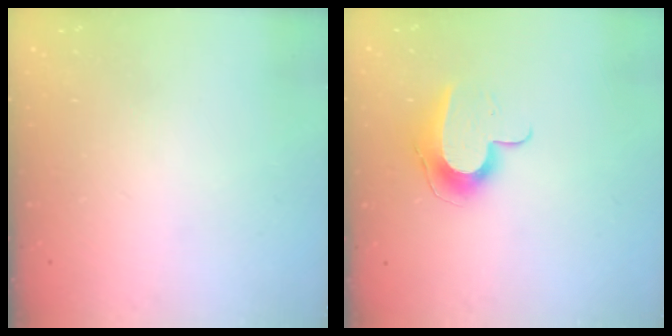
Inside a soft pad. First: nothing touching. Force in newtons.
{"total": 9.8, "press": 9.8, "slide": 0.2}